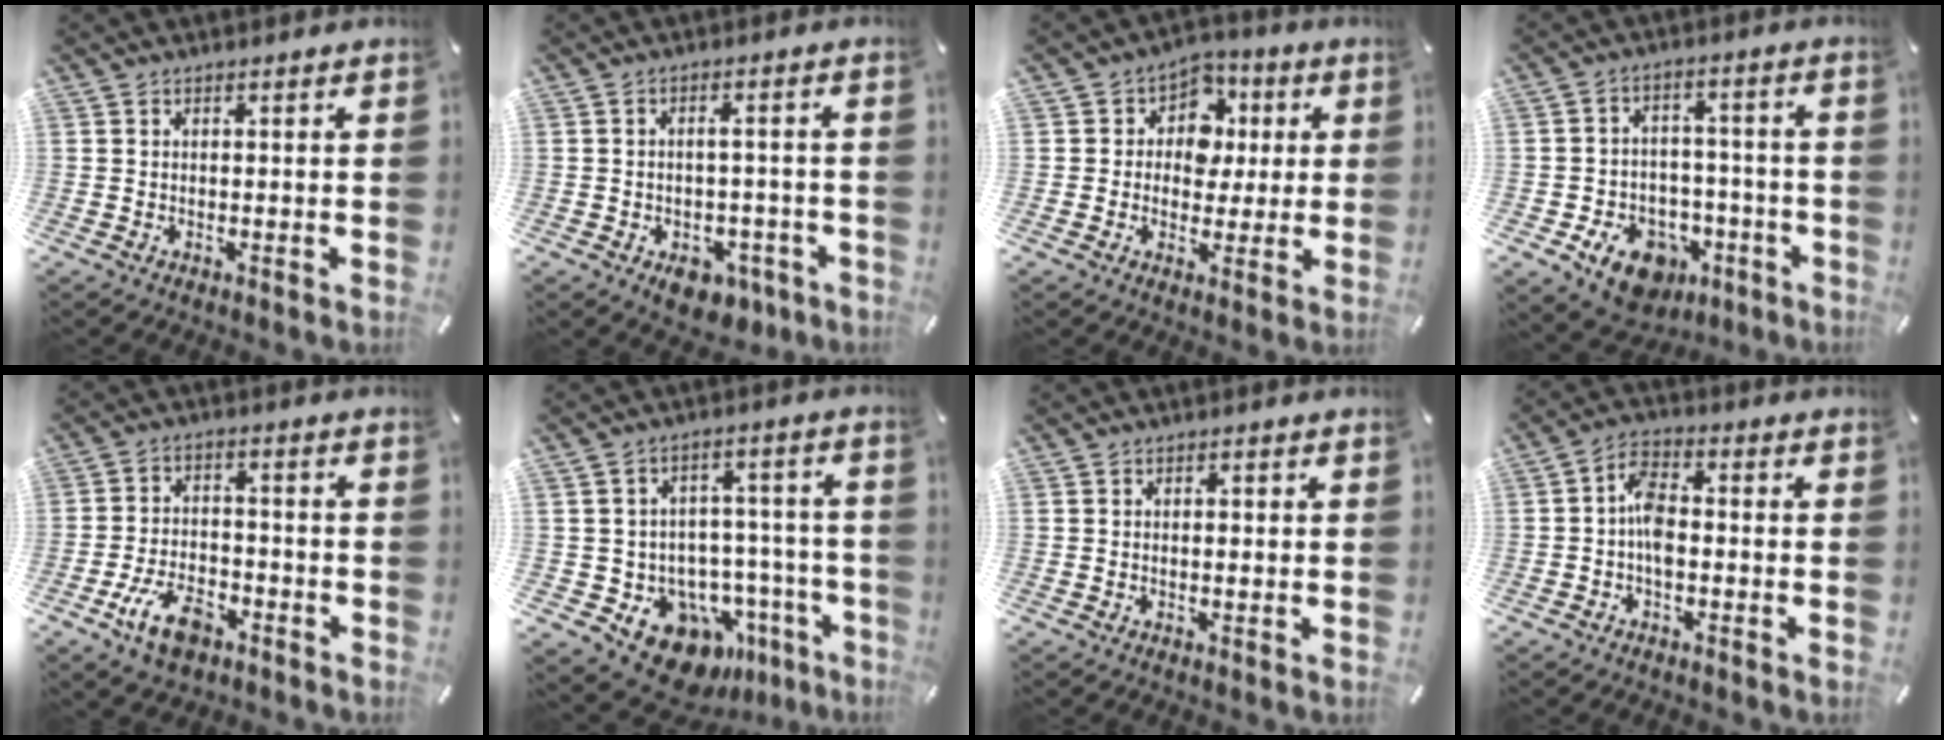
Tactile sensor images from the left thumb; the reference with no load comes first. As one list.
[{"total": 6.8, "force": [-2.7, 4.4, 4.4], "torque": [-0.049, 0.014, -0.041]}, {"total": 8.7, "force": [1.1, 8.0, 3.2], "torque": [-0.047, -0.004, 0.018]}, {"total": 11.1, "force": [-5.9, 8.2, 4.6], "torque": [-0.050, 0.041, -0.094]}, {"total": 10.1, "force": [-5.3, 5.8, 6.4], "torque": [-0.132, 0.021, -0.095]}, {"total": 14.2, "force": [-7.9, 10.0, 6.4], "torque": [-0.070, 0.046, -0.118]}, {"total": 1.3, "force": [-0.3, 0.7, 1.1], "torque": [-0.019, 0.003, -0.007]}, {"total": 6.5, "force": [-1.5, 3.6, 5.2], "torque": [-0.108, 0.009, -0.027]}]